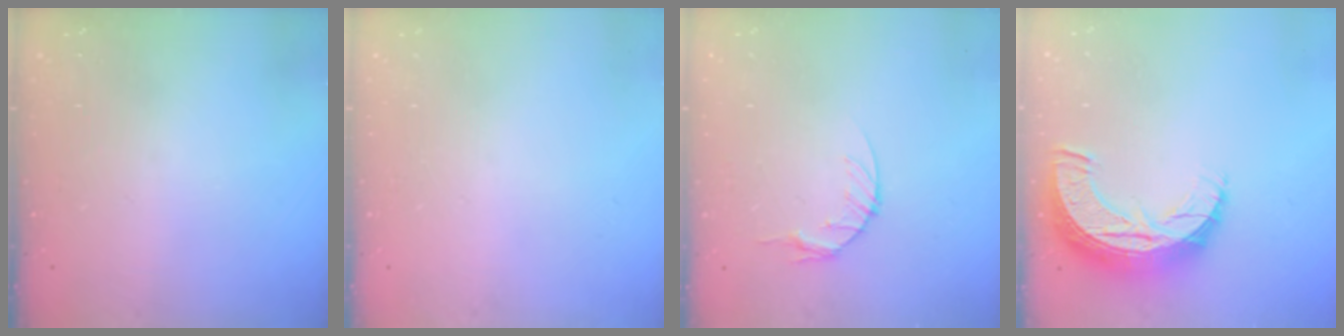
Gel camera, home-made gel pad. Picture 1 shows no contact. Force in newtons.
{"total": 0.0}
{"total": 4.6, "press": 4.6, "slide": 0.6}
{"total": 11.6, "press": 11.6, "slide": 0.7}